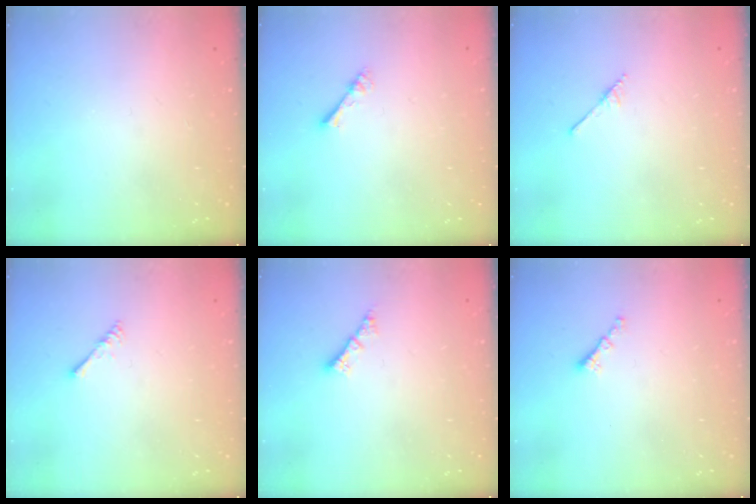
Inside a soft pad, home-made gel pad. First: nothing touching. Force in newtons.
{"total": 2.4, "press": 2.4, "slide": 0.2}
{"total": 2.5, "press": 2.4, "slide": 0.3}
{"total": 1.6, "press": 1.6, "slide": 0.4}
{"total": 2.4, "press": 2.4, "slide": 0.2}
{"total": 1.3, "press": 1.2, "slide": 0.5}